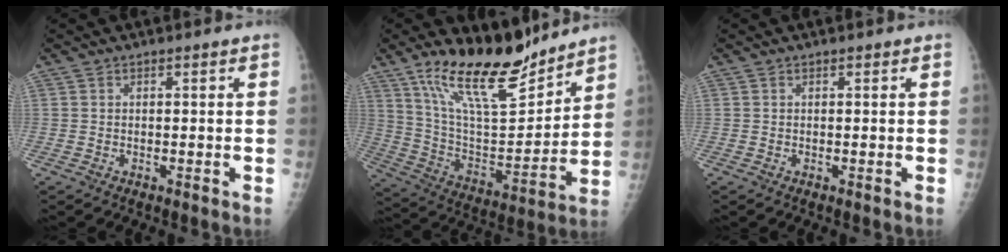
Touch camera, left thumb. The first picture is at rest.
{"total": 18.8, "force": [14.8, 5.6, 10.2], "torque": [-0.138, -0.096, 0.269]}
{"total": 0.0}